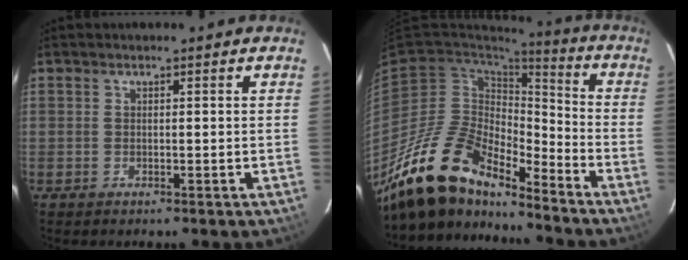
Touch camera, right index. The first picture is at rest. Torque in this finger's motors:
{"motor_torque": [1.05, -1.09, 0.67, 0.21]}